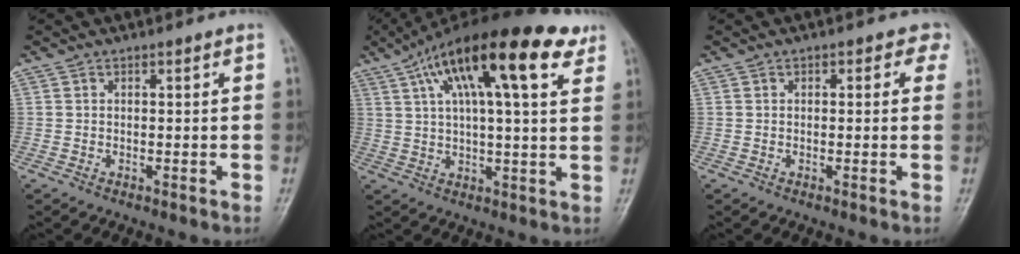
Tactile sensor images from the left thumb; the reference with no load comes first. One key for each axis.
{"total": 21.2, "fx": 10.7, "fy": 6.3, "fz": 17.2, "tx": -0.268, "ty": 0.008, "tz": 0.165}
{"total": 3.0, "fx": 1.2, "fy": 2.0, "fz": 1.9, "tx": 0.007, "ty": 0.002, "tz": 0.005}